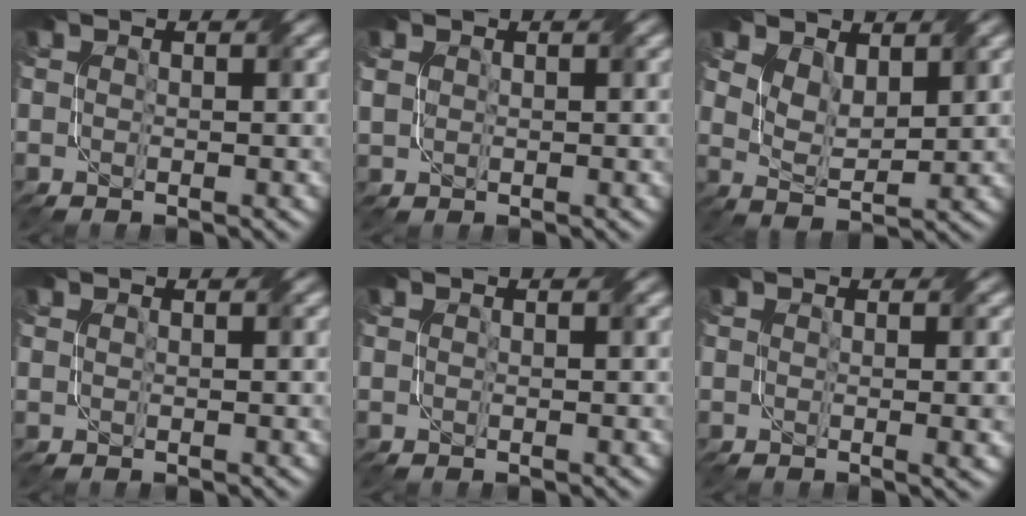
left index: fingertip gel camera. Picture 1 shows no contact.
{"total": 1.0, "force": [0.7, 0.8, -0.2], "torque": [-0.005, 0.002, 0.017]}
{"total": 3.3, "force": [2.0, 1.9, 1.8], "torque": [-0.047, -0.005, 0.037]}
{"total": 0.0}
{"total": 0.0}
{"total": 2.7, "force": [0.0, 1.1, 2.5], "torque": [-0.019, 0.001, 0.001]}